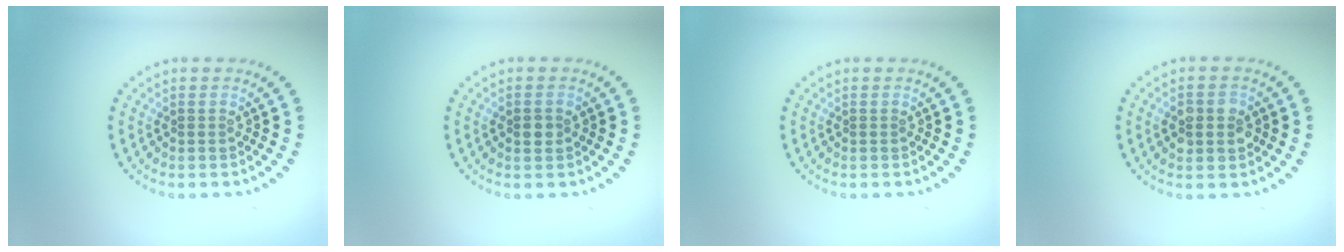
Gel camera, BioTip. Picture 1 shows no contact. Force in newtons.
{"total": 1.2, "press": 1.2, "slide": 0.2}
{"total": 0.0}
{"total": 2.8, "press": 2.8, "slide": 0.3}